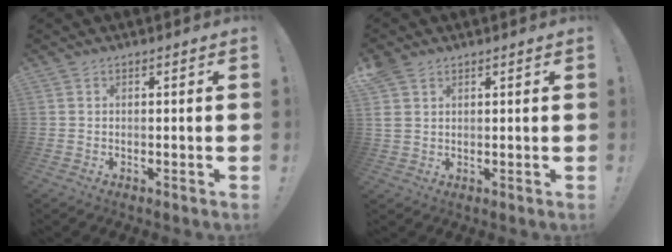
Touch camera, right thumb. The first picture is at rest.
{"total": 4.1, "force": [2.5, 2.7, 1.8], "torque": [-0.030, -0.006, 0.051]}